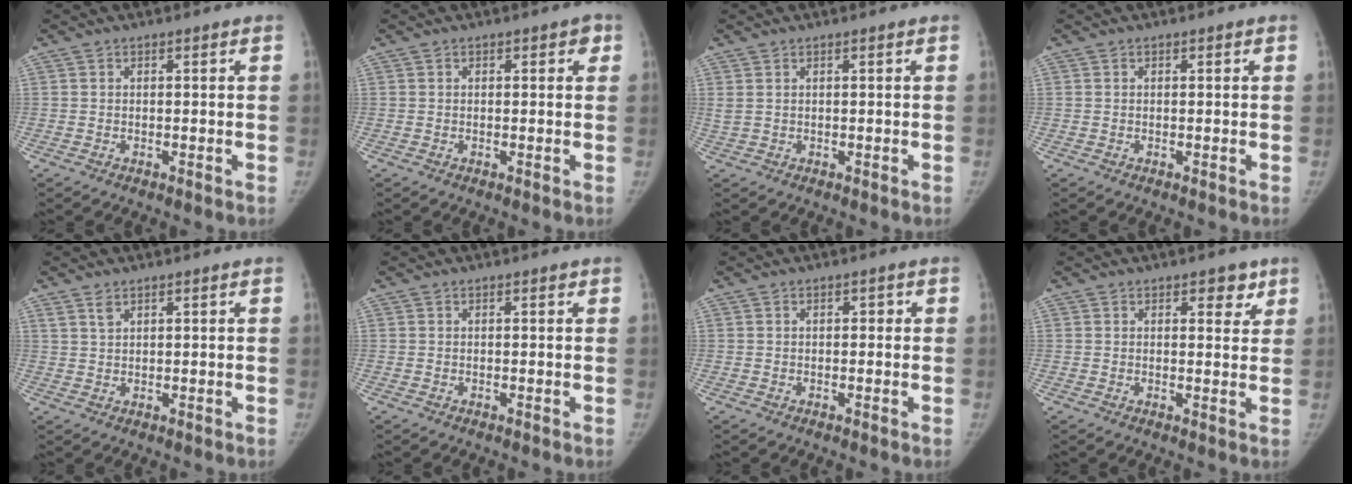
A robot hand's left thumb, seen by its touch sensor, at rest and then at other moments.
{"total": 1.6, "force": [0.6, 1.0, 1.1], "torque": [0.005, 0.002, 0.002]}
{"total": 1.2, "force": [0.5, 0.7, 0.9], "torque": [-0.028, 0.009, 0.020]}
{"total": 0.0}
{"total": 1.9, "force": [1.4, 0.9, 0.9], "torque": [-0.013, -0.004, 0.029]}
{"total": 0.0}
{"total": 0.9, "force": [0.1, 0.6, 0.7], "torque": [0.001, 0.004, -0.002]}
{"total": 3.6, "force": [2.2, 2.0, 2.0], "torque": [0.002, -0.010, 0.025]}